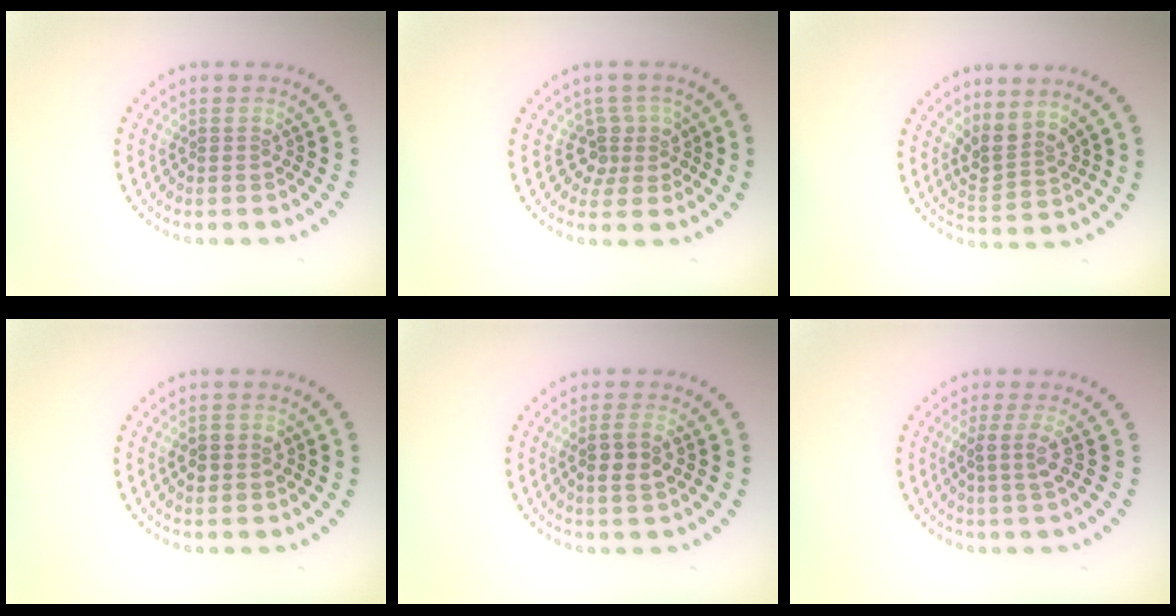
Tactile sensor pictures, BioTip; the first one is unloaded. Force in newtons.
{"total": 2.7, "press": 2.1, "slide": 1.7}
{"total": 2.6, "press": 2.0, "slide": 1.7}
{"total": 1.7, "press": 1.7, "slide": 0.1}
{"total": 2.3, "press": 2.2, "slide": 0.8}
{"total": 2.1, "press": 1.5, "slide": 1.5}